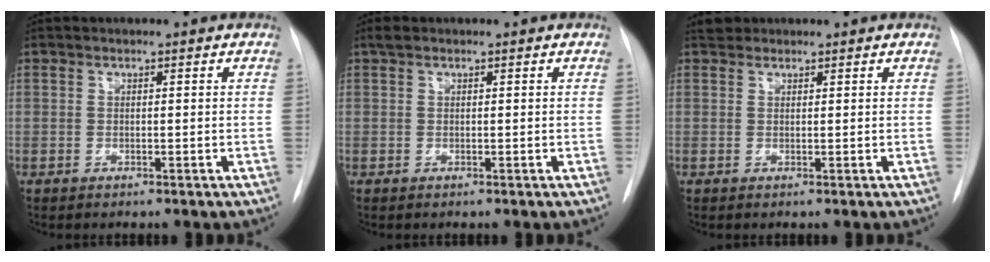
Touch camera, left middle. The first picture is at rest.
{"total": 0.9, "force": [0.7, 0.4, 0.4], "torque": [-0.011, 0.014, 0.012]}
{"total": 1.4, "force": [1.2, 0.7, -0.1], "torque": [-0.001, 0.010, 0.018]}